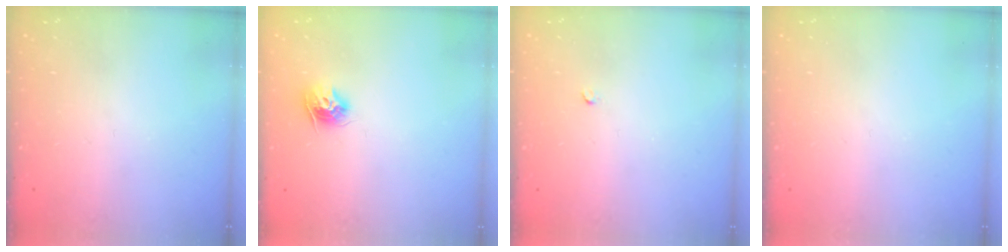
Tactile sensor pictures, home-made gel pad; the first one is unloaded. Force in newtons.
{"total": 9.6, "press": 9.6, "slide": 0.7}
{"total": 2.0, "press": 2.0, "slide": 0.3}
{"total": 0.0}